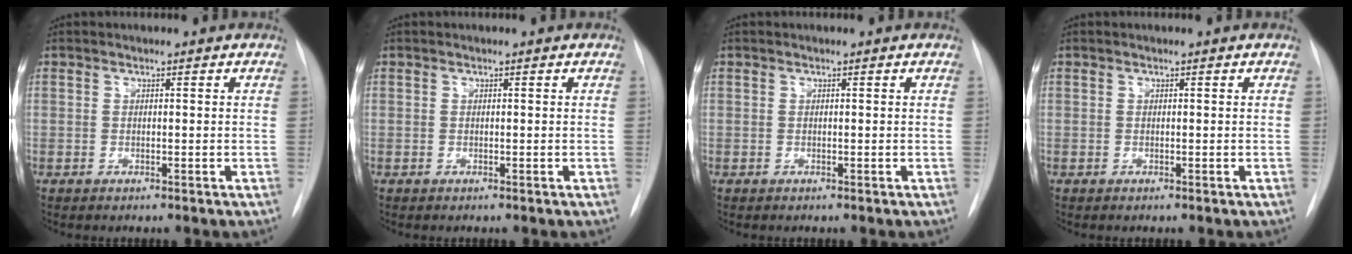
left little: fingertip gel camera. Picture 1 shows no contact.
{"total": 0.0}
{"total": 0.0}
{"total": 0.0}